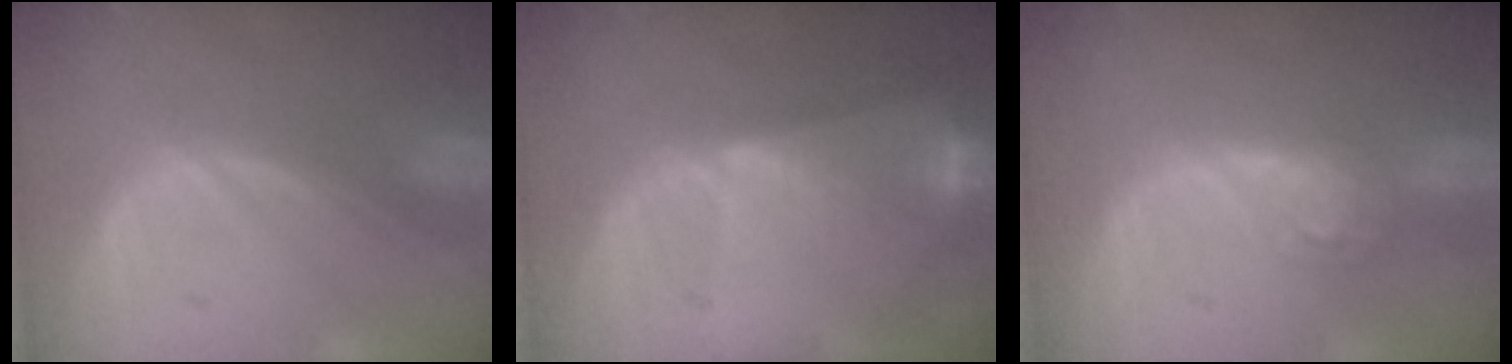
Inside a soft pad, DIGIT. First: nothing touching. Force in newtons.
{"total": 7.8, "press": 6.7, "slide": 4.1}
{"total": 4.9, "press": 4.3, "slide": 2.3}